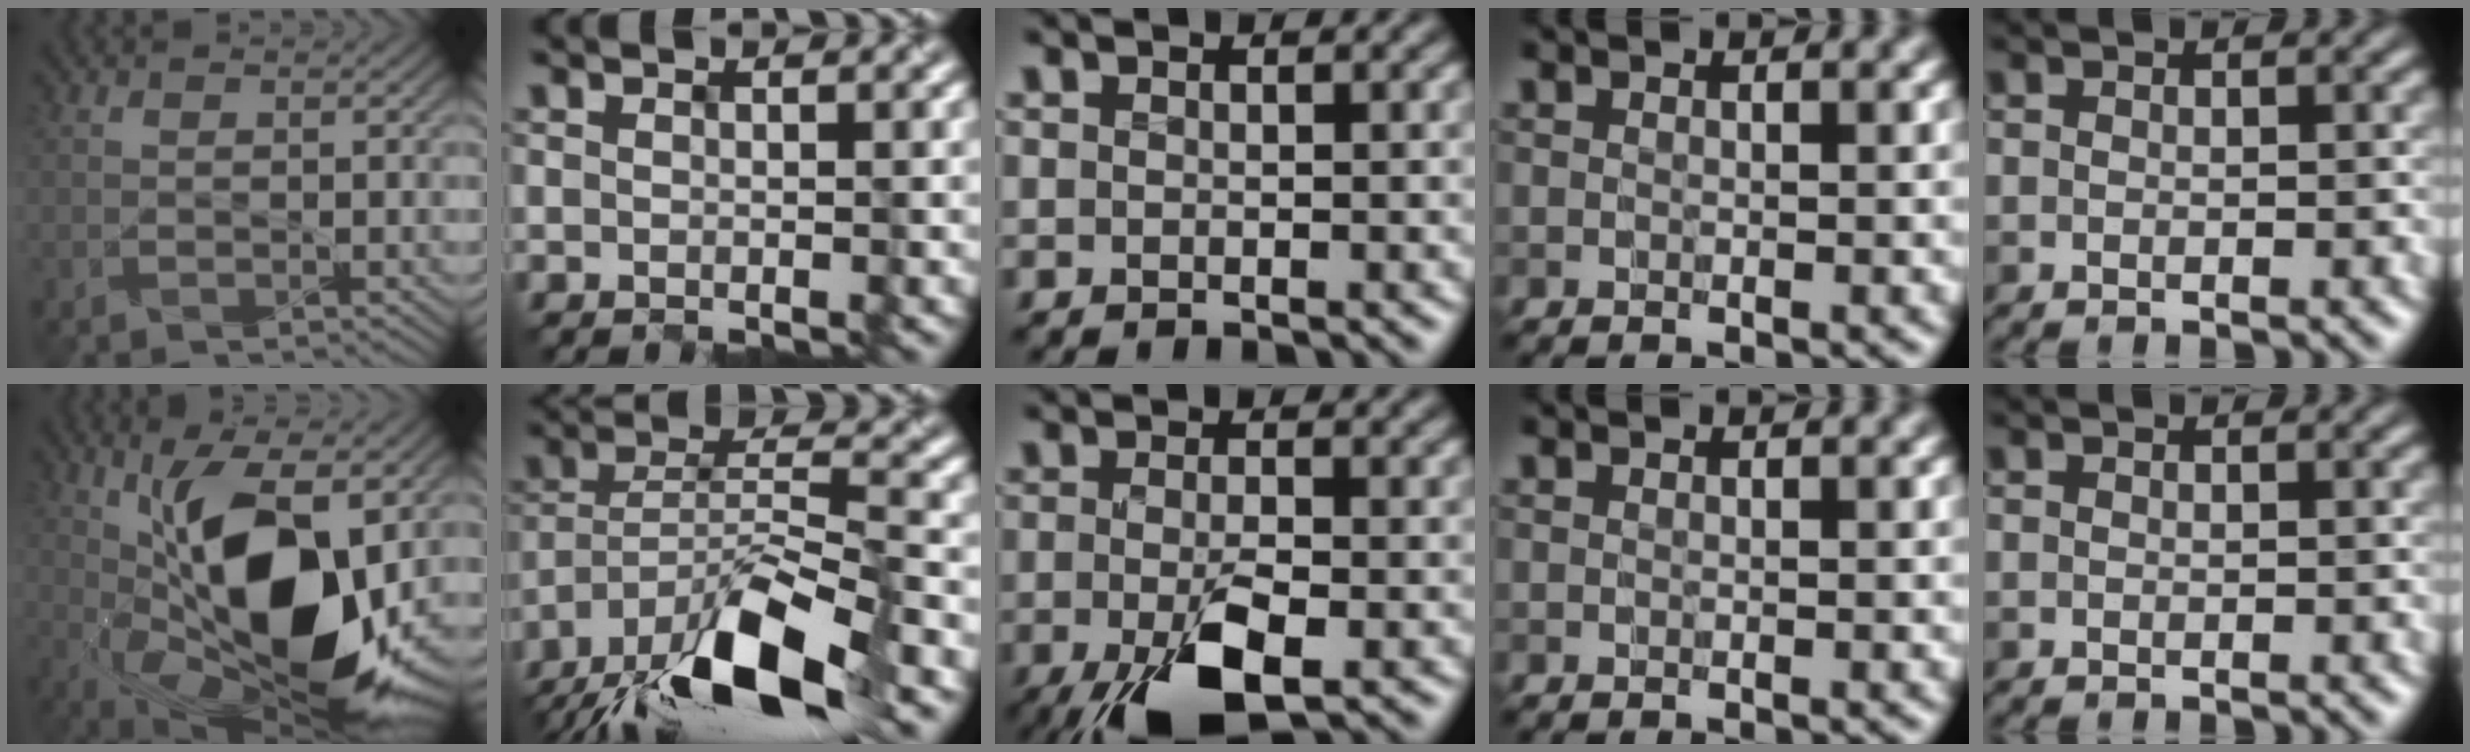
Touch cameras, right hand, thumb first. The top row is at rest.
{"thumb": {"total": 16.2, "force": [2.2, 7.0, 14.5], "torque": [-0.235, -0.003, 0.032]}, "index": {"total": 13.1, "force": [-9.6, 3.1, 8.3], "torque": [-0.158, 0.003, -0.176]}, "middle": {"total": 7.1, "force": [-3.3, 2.5, 5.8], "torque": [-0.116, -0.014, -0.057]}}